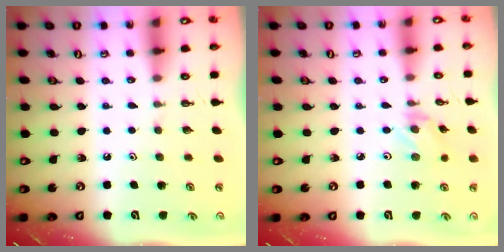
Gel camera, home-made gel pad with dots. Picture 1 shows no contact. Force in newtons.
{"total": 1.2, "press": 1.2, "slide": 0.2}